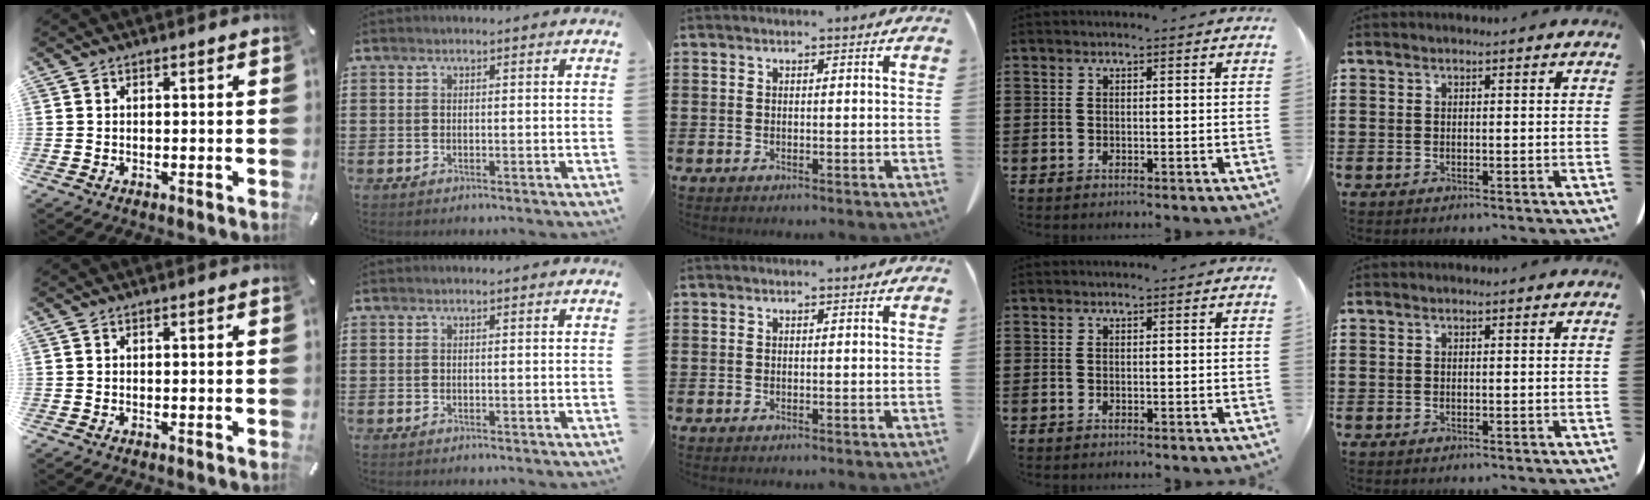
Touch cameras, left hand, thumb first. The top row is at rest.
{}